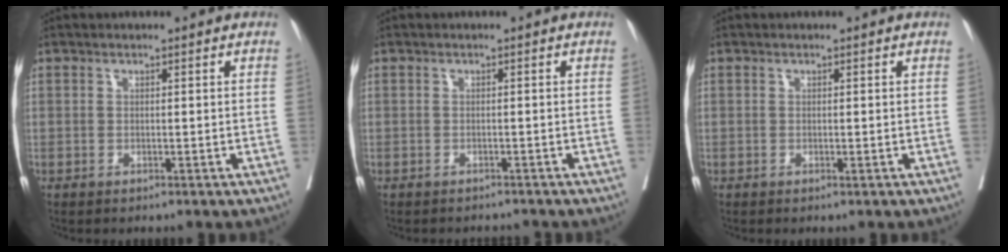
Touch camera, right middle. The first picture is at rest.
{"total": 2.7, "force": [-2.6, 0.6, 0.1], "torque": [0.001, -0.005, -0.035]}
{"total": 0.0}